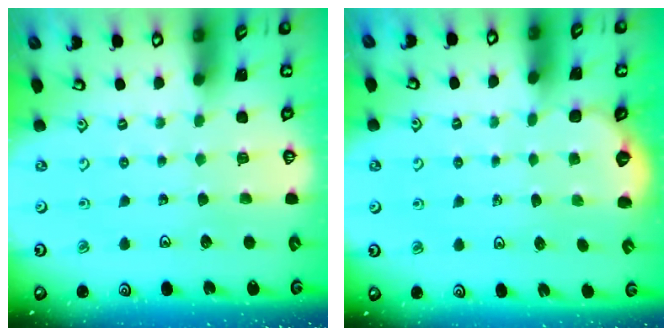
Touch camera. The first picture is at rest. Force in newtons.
{"total": 1.6, "press": 0.7, "slide": 1.5}